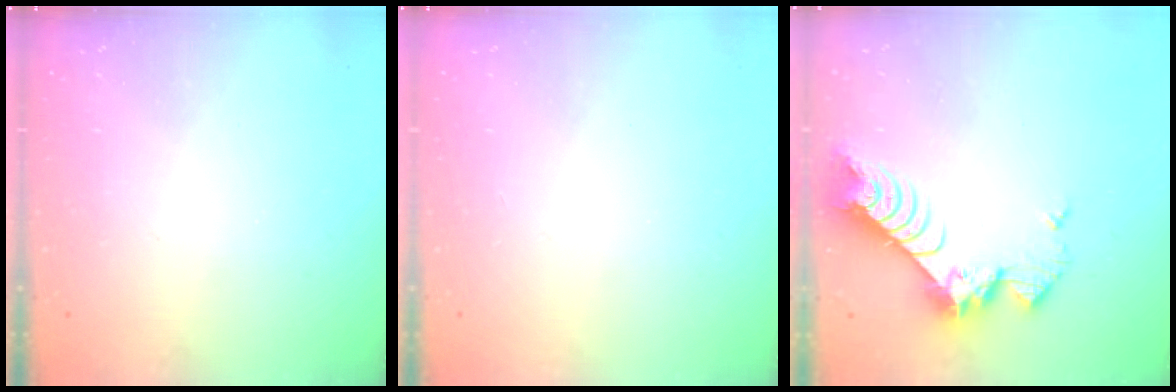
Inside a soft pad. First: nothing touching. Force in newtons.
{"total": 1.1, "press": 1.1, "slide": 0.1}
{"total": 8.7, "press": 8.7, "slide": 0.9}